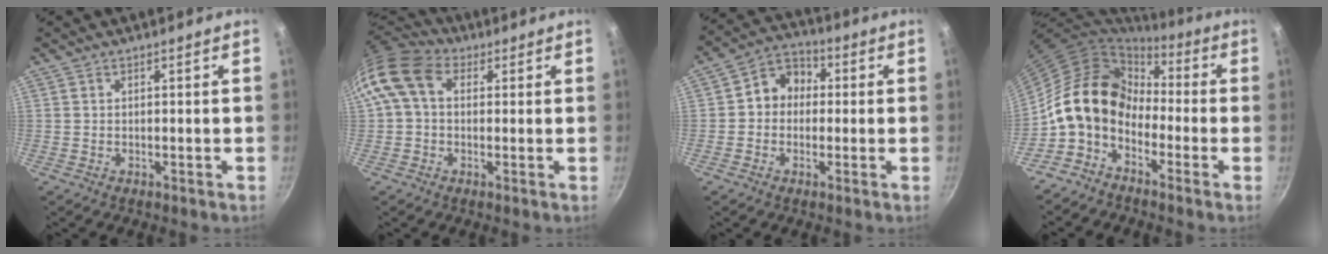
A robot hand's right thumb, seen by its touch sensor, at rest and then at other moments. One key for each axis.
{"total": 11.9, "fx": 2.5, "fy": 8.7, "fz": 7.7, "tx": -0.145, "ty": 0.023, "tz": 0.027}
{"total": 7.7, "fx": 0.3, "fy": 6.7, "fz": 3.9, "tx": -0.021, "ty": 0.022, "tz": -0.014}
{"total": 12.0, "fx": -2.5, "fy": 9.3, "fz": 7.2, "tx": -0.091, "ty": 0.039, "tz": -0.065}